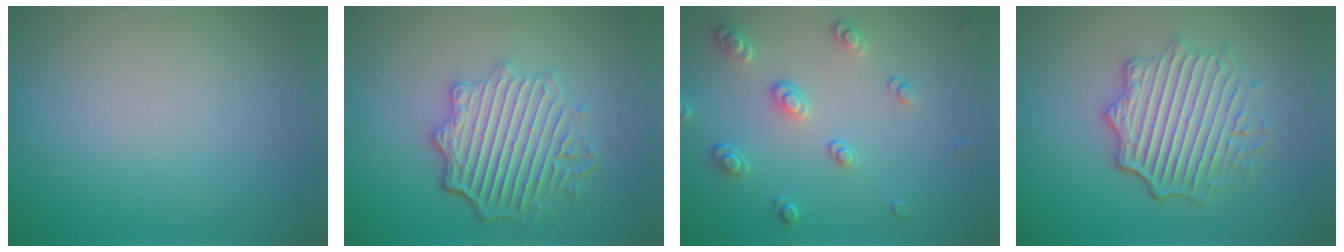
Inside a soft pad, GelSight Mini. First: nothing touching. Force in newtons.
{"total": 6.0, "press": 4.7, "slide": 3.8}
{"total": 2.6, "press": 2.5, "slide": 0.7}
{"total": 5.7, "press": 4.4, "slide": 3.5}